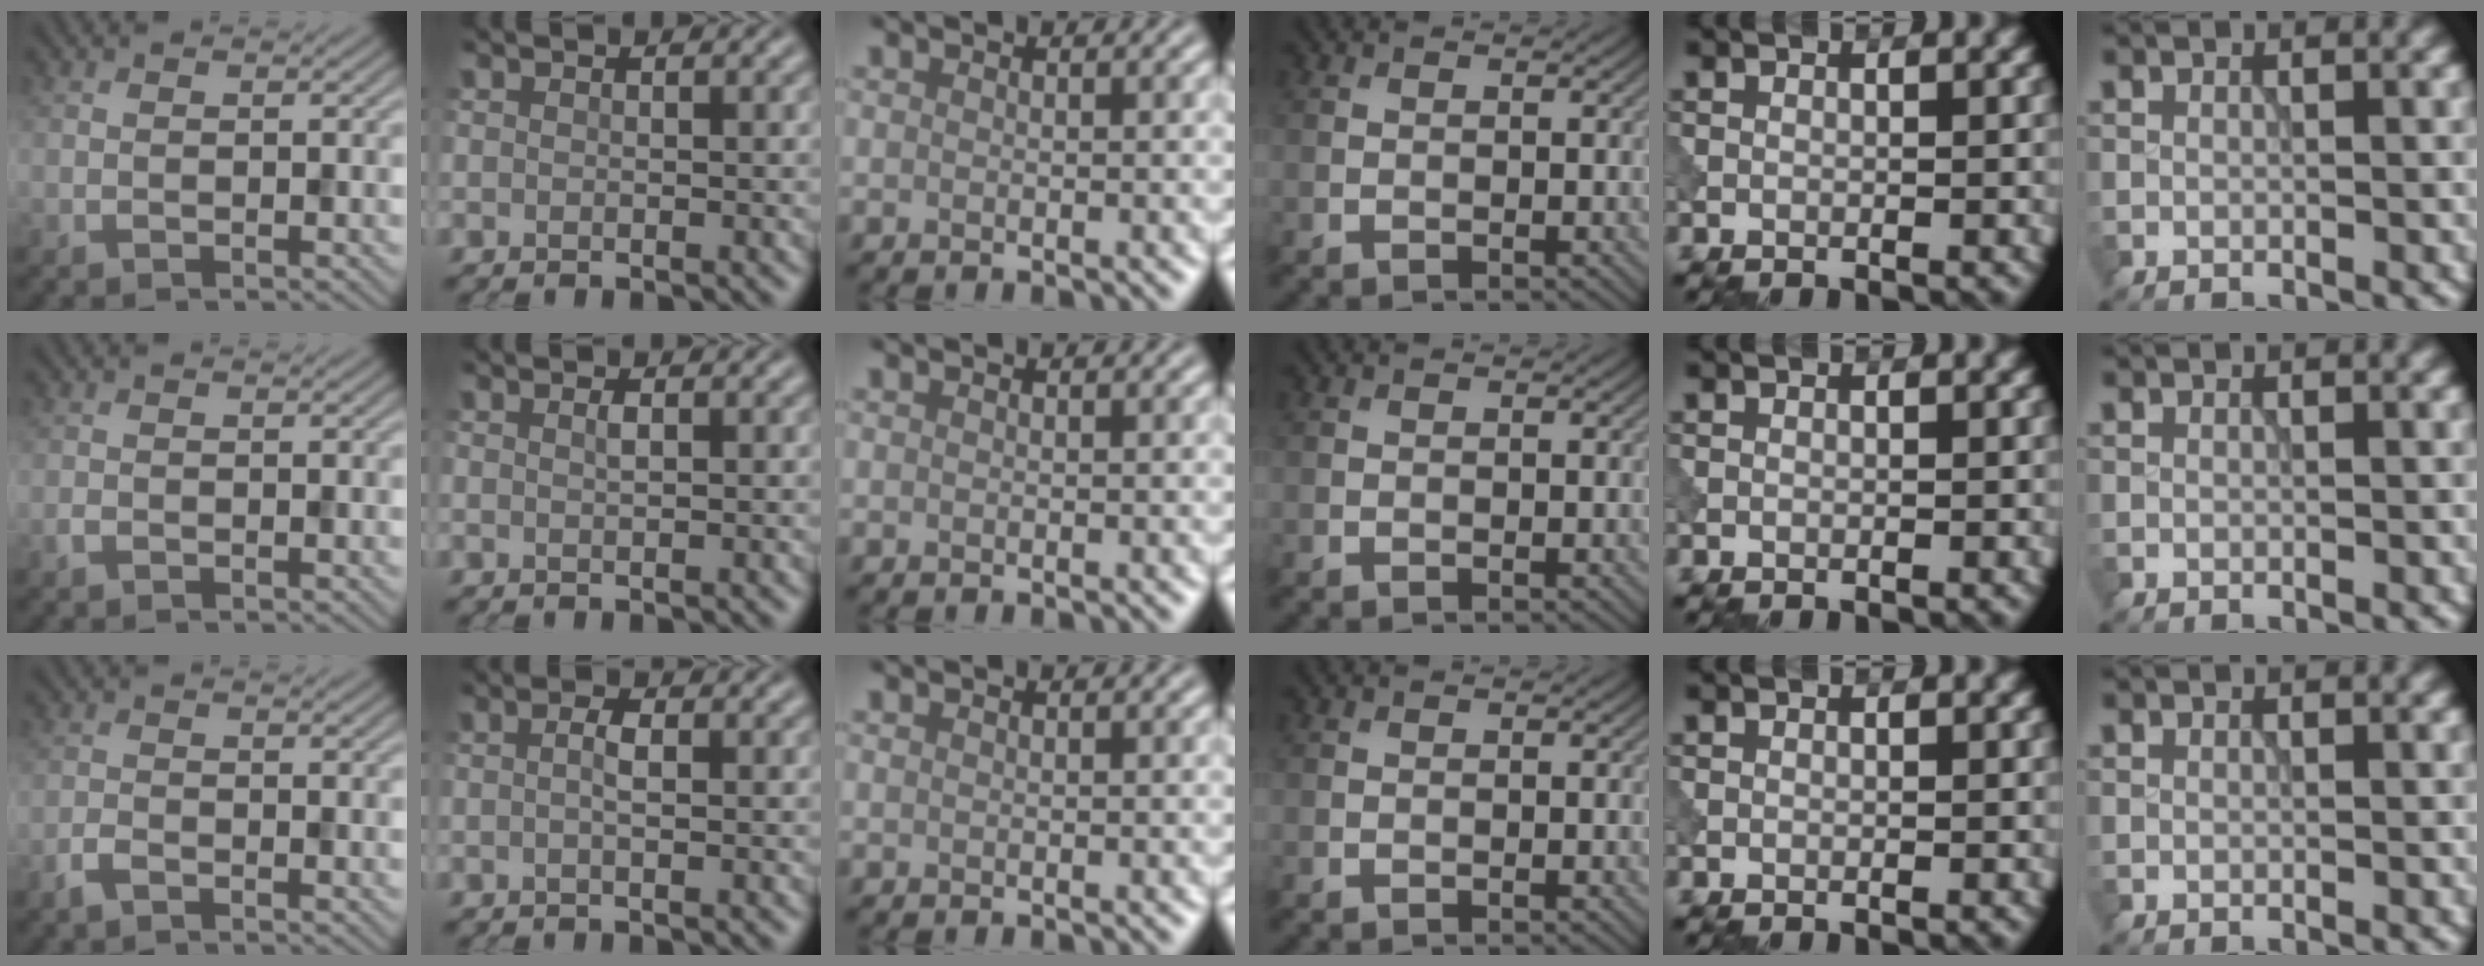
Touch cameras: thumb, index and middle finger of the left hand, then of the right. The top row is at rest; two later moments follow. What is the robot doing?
{"motion": "dispense", "object": "pipette"}